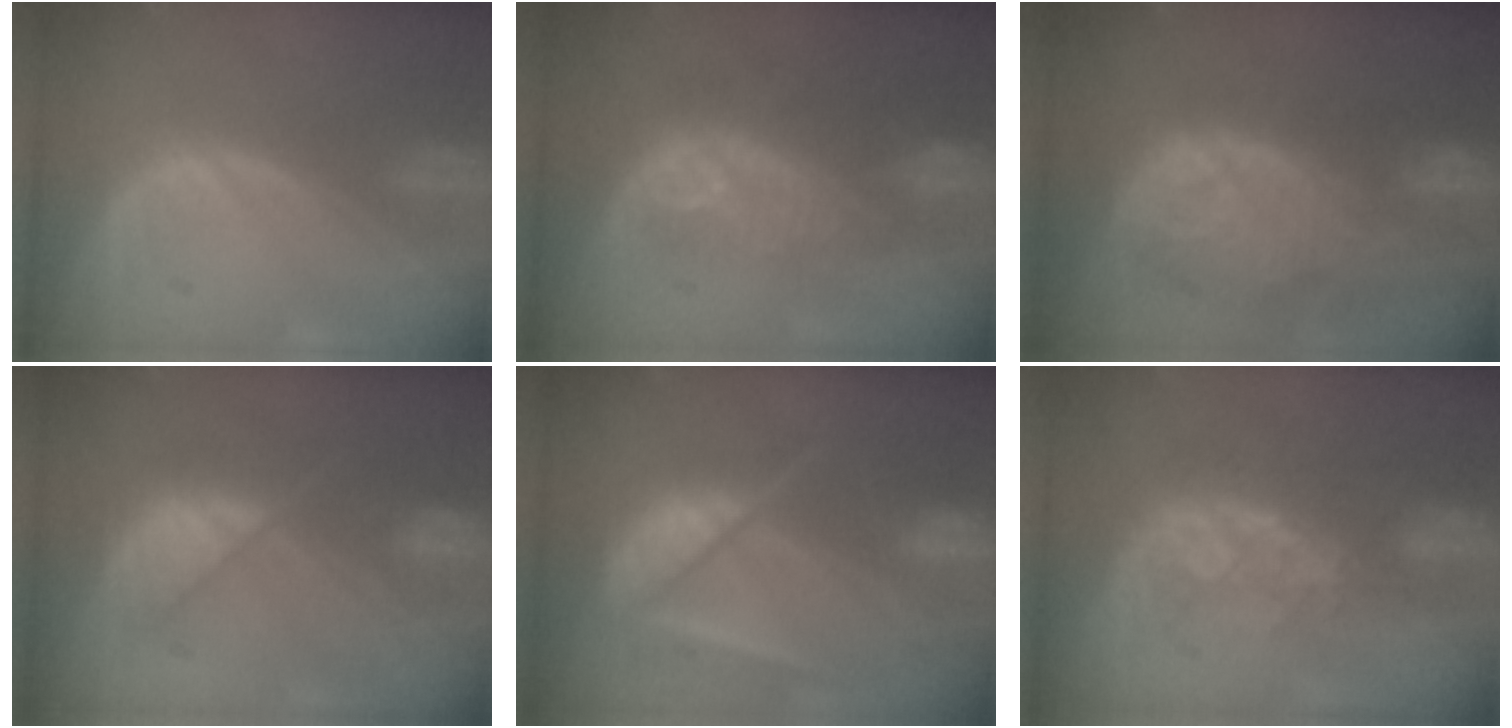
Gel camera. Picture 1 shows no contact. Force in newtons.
{"total": 9.7, "press": 8.7, "slide": 4.4}
{"total": 12.3, "press": 11.0, "slide": 5.4}
{"total": 7.2, "press": 7.2, "slide": 0.5}
{"total": 9.8, "press": 8.2, "slide": 5.3}
{"total": 8.5, "press": 7.0, "slide": 4.8}